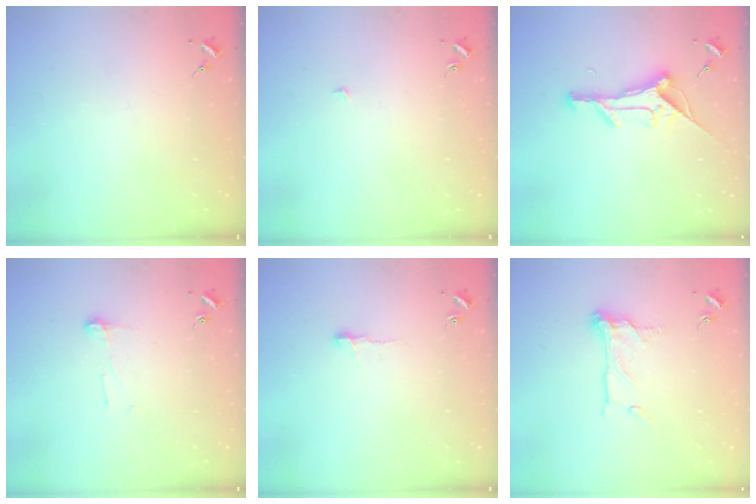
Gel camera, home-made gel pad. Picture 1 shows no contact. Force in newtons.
{"total": 2.1, "press": 2.1, "slide": 0.1}
{"total": 14.6, "press": 14.6, "slide": 0.6}
{"total": 5.2, "press": 5.2, "slide": 0.5}
{"total": 3.7, "press": 3.7, "slide": 0.3}
{"total": 10.2, "press": 10.2, "slide": 0.7}